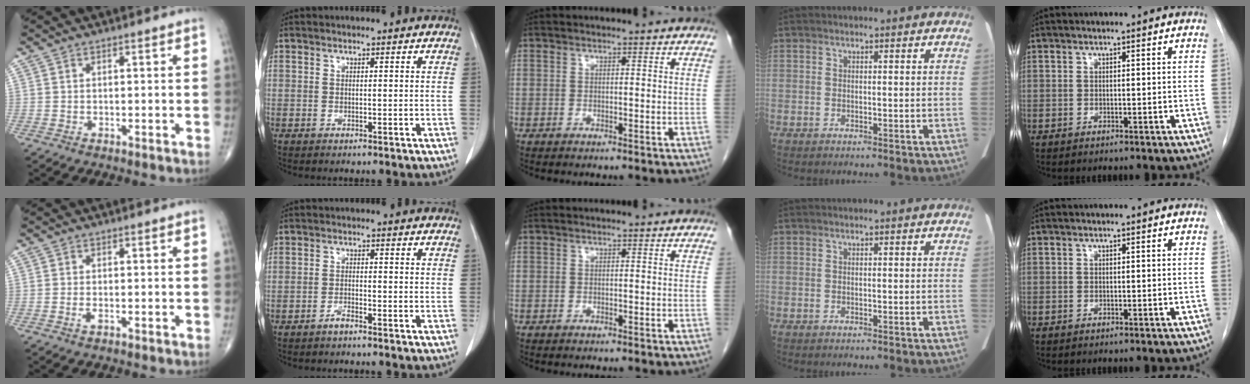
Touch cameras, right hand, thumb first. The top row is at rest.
{"thumb": {"total": 1.4, "force": [-0.5, 0.6, 1.1], "torque": [-0.024, 0.001, -0.010]}, "index": {"total": 1.3, "force": [-1.1, 0.1, 0.6], "torque": [-0.011, 0.002, -0.019]}}